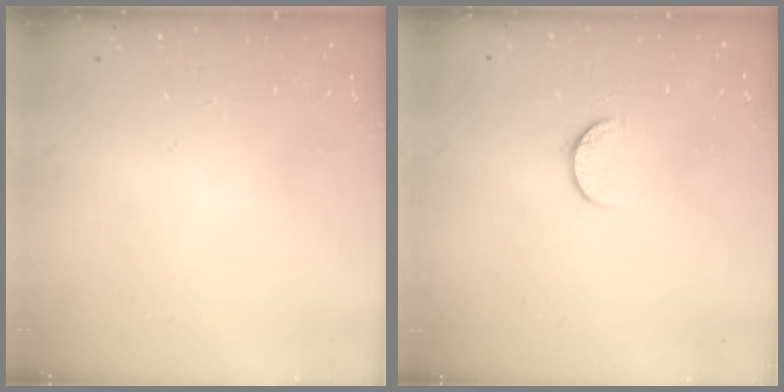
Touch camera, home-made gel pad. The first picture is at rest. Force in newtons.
{"total": 7.3, "press": 7.3, "slide": 0.8}